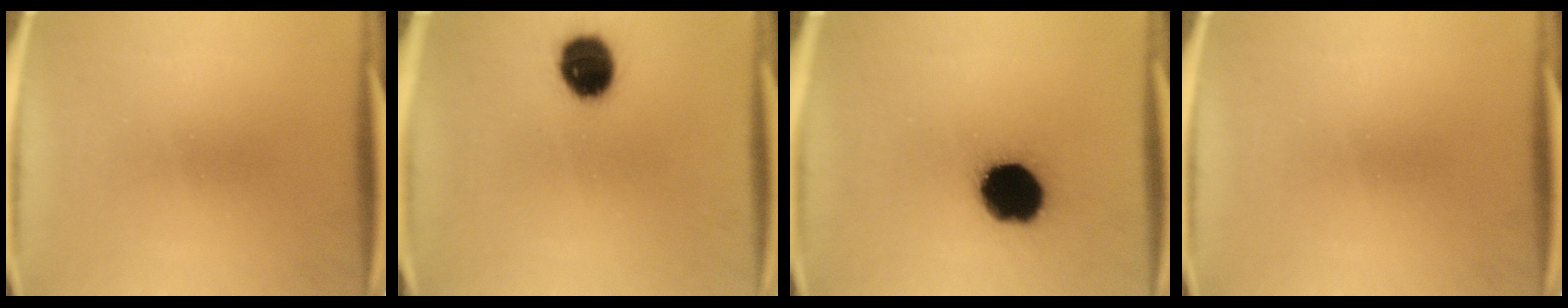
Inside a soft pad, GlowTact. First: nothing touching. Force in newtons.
{"total": 10.6}
{"total": 18.2}
{"total": 0.0}